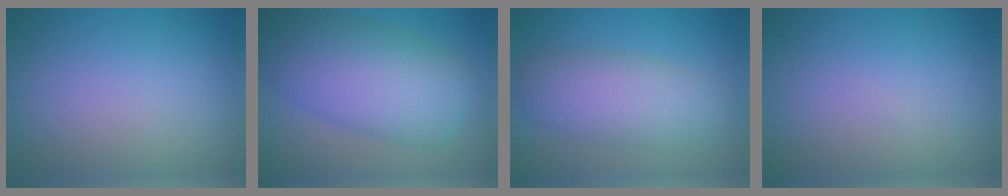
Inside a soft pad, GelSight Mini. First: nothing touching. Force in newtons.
{"total": 9.5, "press": 9.5, "slide": 0.1}
{"total": 5.2, "press": 5.2, "slide": 0.4}
{"total": 0.0}